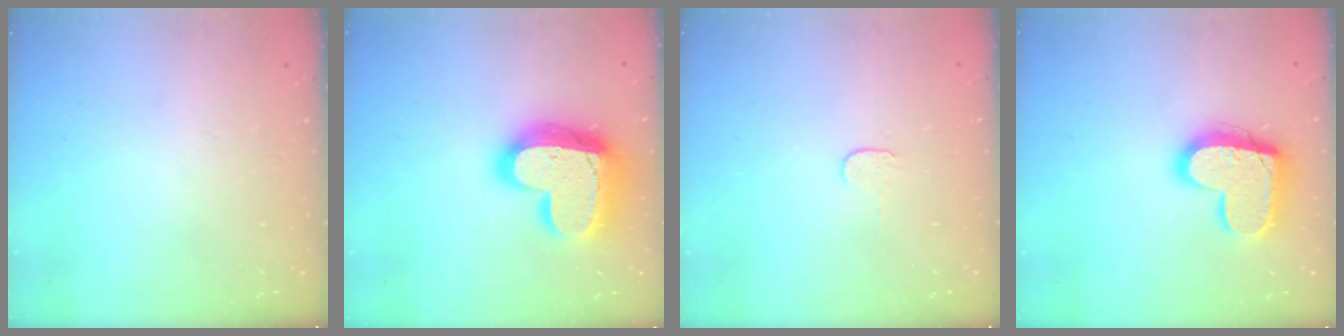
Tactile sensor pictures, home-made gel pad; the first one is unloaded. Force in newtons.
{"total": 23.3, "press": 23.2, "slide": 1.9}
{"total": 3.9, "press": 3.8, "slide": 0.4}
{"total": 17.3, "press": 17.3, "slide": 1.2}